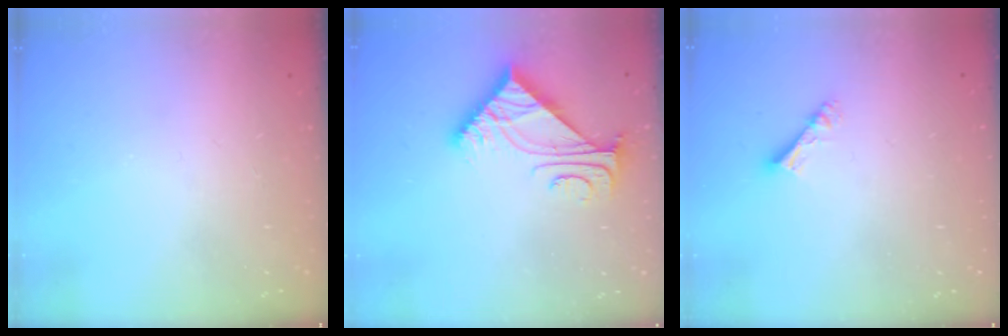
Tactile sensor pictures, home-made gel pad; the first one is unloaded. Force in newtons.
{"total": 6.1, "press": 6.1, "slide": 0.7}
{"total": 3.7, "press": 3.7, "slide": 0.5}